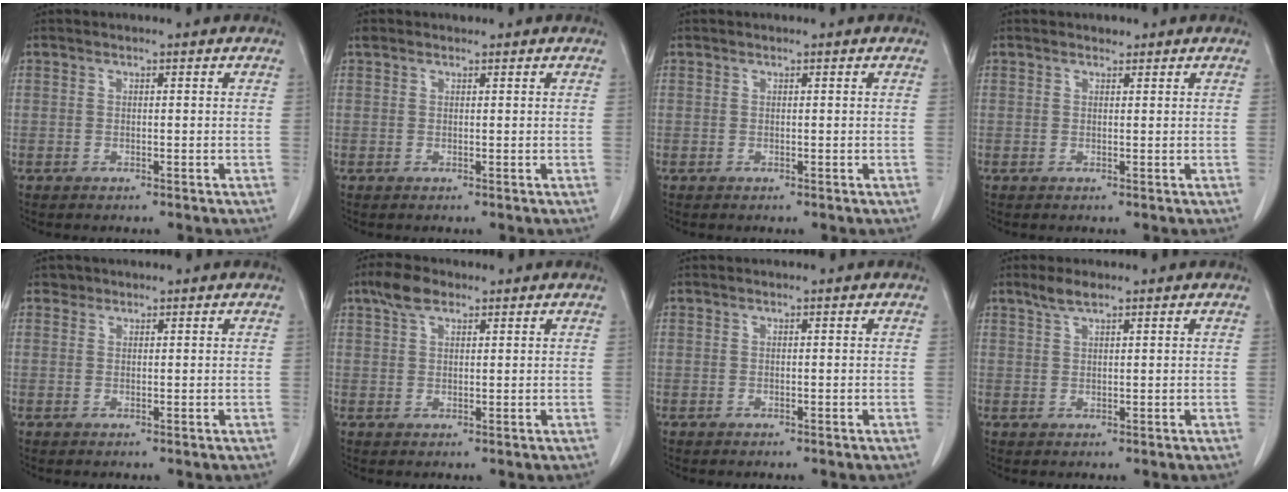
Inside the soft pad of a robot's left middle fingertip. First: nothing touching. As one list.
[{"total": 1.0, "force": [0.8, 0.5, 0.1], "torque": [-0.009, 0.014, 0.016]}, {"total": 0.0}, {"total": 0.8, "force": [0.7, 0.4, 0.1], "torque": [-0.004, -0.004, 0.009]}, {"total": 0.9, "force": [0.8, 0.5, -0.2], "torque": [0.004, 0.004, 0.011]}, {"total": 4.0, "force": [2.7, 1.8, 2.4], "torque": [-0.056, 0.013, 0.053]}, {"total": 0.0}, {"total": 2.5, "force": [2.0, 0.4, 1.6], "torque": [-0.037, 0.005, 0.040]}]